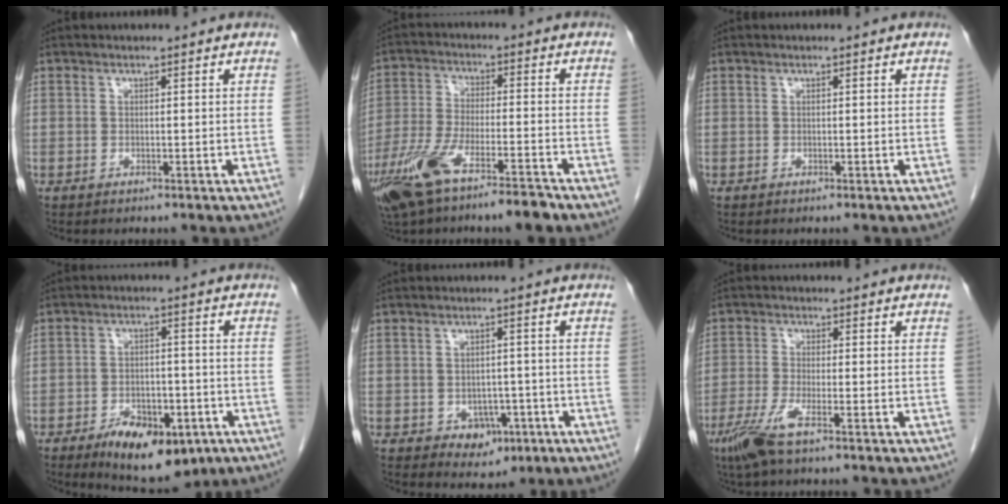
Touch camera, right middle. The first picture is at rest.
{"total": 12.0, "force": [-8.1, 2.0, 8.6], "torque": [-0.169, -0.015, -0.144]}
{"total": 0.0}
{"total": 11.1, "force": [-6.3, 5.2, 7.5], "torque": [-0.109, -0.007, -0.091]}
{"total": 4.4, "force": [-1.8, 3.2, 2.4], "torque": [-0.025, 0.004, -0.014]}
{"total": 5.0, "force": [-3.1, 0.2, 4.0], "torque": [-0.088, -0.013, -0.066]}